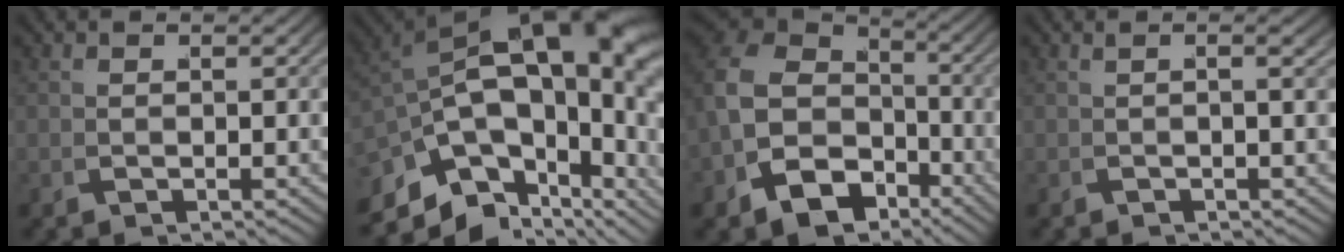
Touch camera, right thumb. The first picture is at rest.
{"total": 18.6, "force": [-2.1, 12.1, 13.9], "torque": [-0.269, -0.061, -0.005]}
{"total": 11.2, "force": [-2.2, 8.8, 6.5], "torque": [-0.138, -0.043, -0.021]}
{"total": 1.4, "force": [0.1, -0.1, 1.4], "torque": [-0.020, 0.007, 0.002]}